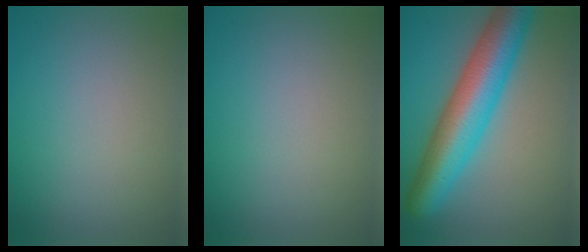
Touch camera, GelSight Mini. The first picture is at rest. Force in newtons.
{"total": 0.0}
{"total": 8.9, "press": 8.9, "slide": 0.3}